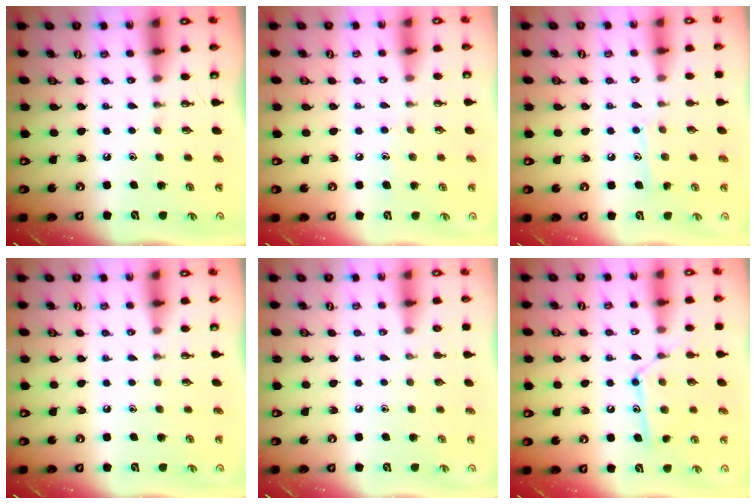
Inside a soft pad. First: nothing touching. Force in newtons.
{"total": 4.9, "press": 4.8, "slide": 0.6}
{"total": 7.8, "press": 7.8, "slide": 0.0}
{"total": 0.0}
{"total": 0.0}
{"total": 12.9, "press": 12.9, "slide": 0.8}